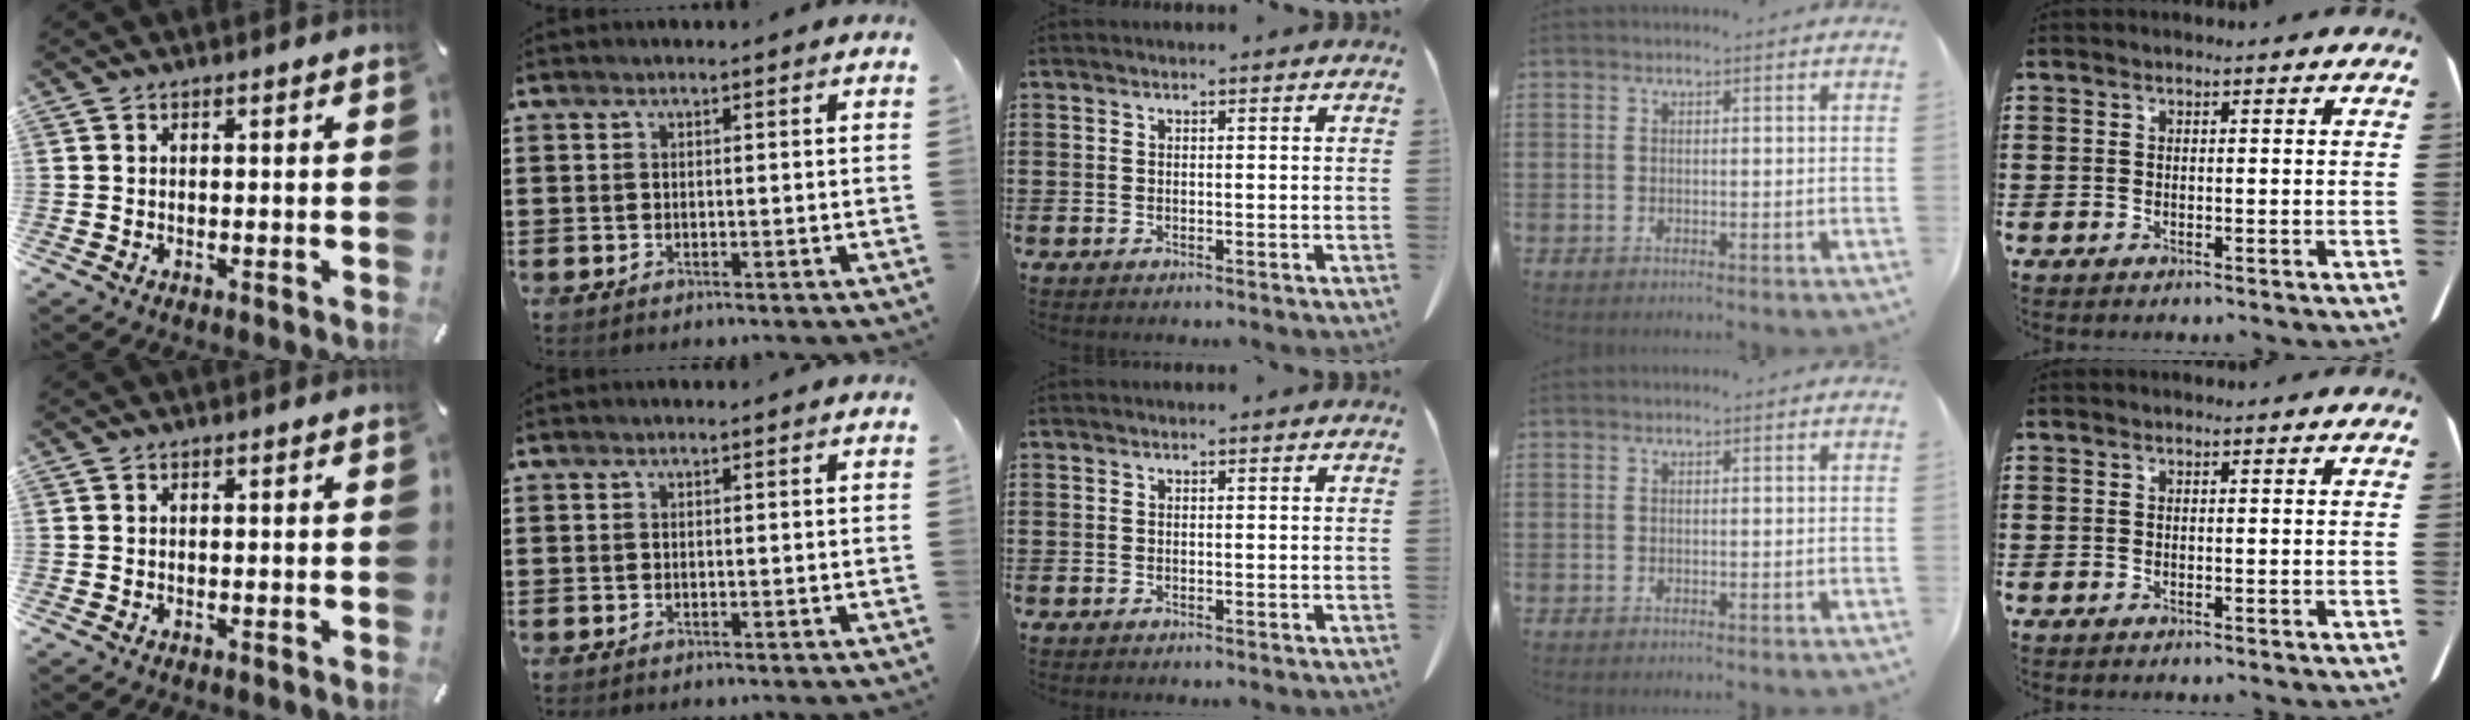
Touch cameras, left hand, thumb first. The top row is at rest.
{}